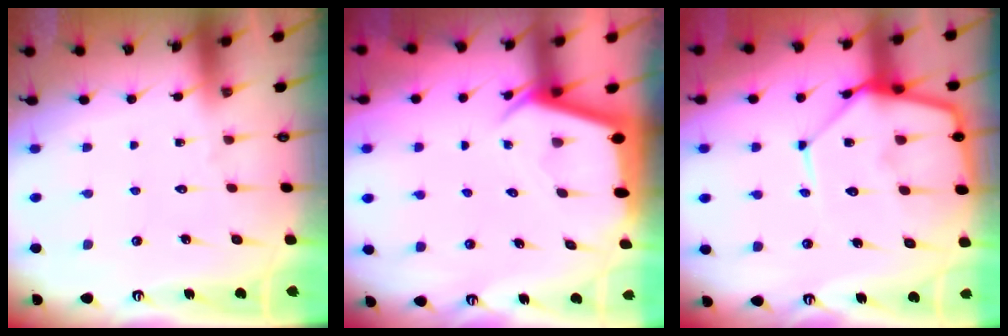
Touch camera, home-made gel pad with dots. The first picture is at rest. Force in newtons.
{"total": 2.8, "press": 2.8, "slide": 0.2}
{"total": 15.4, "press": 15.4, "slide": 1.4}